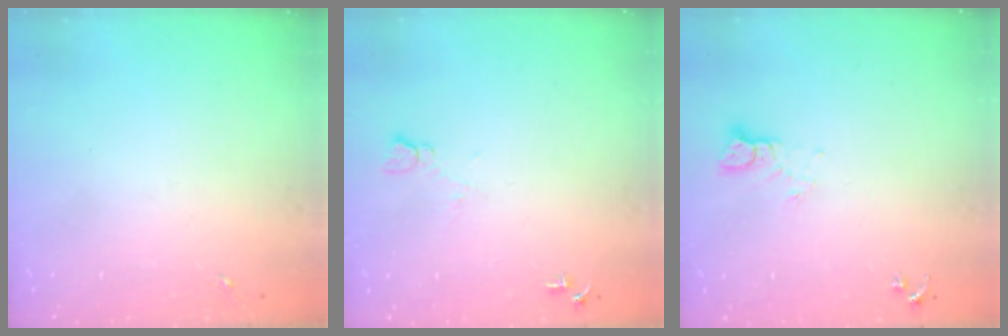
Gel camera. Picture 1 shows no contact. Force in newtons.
{"total": 6.6, "press": 6.6, "slide": 0.7}
{"total": 3.7, "press": 3.7, "slide": 0.4}